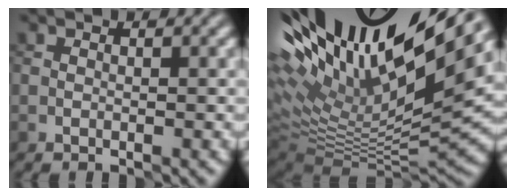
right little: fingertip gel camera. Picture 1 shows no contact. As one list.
[{"total": 16.6, "force": [7.6, 4.2, 14.2], "torque": [-0.255, 0.016, 0.154]}]